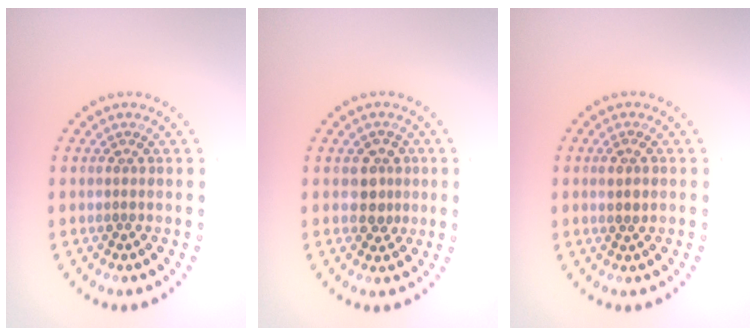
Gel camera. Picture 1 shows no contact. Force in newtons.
{"total": 2.4, "press": 2.3, "slide": 0.9}
{"total": 1.0, "press": 0.9, "slide": 0.4}